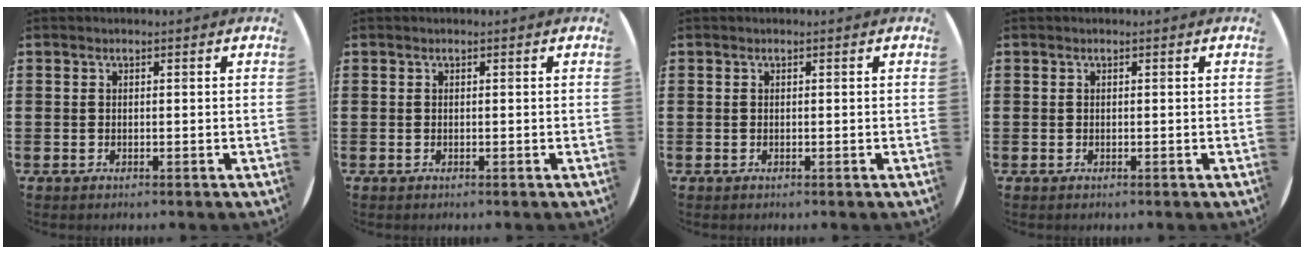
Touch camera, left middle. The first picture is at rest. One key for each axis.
{"total": 0.0}
{"total": 0.0}
{"total": 0.0}